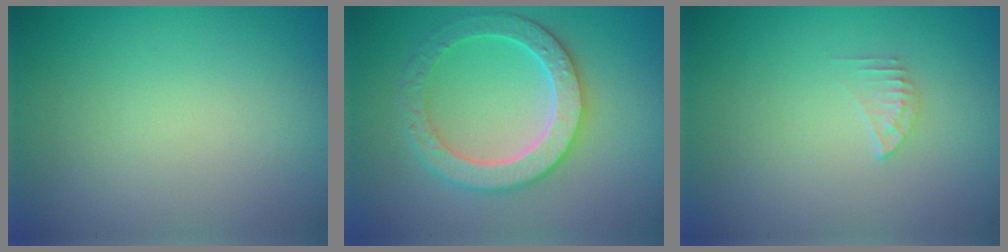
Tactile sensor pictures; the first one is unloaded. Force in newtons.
{"total": 4.3, "press": 4.2, "slide": 1.1}
{"total": 1.3, "press": 1.3, "slide": 0.1}